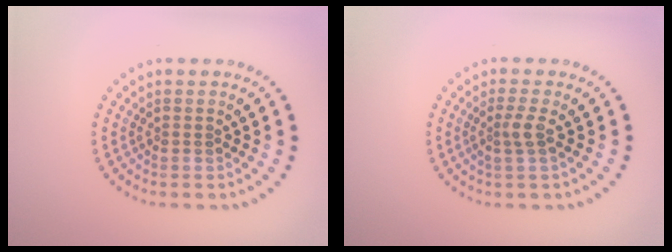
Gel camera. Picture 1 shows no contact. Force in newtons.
{"total": 1.7, "press": 1.3, "slide": 1.1}